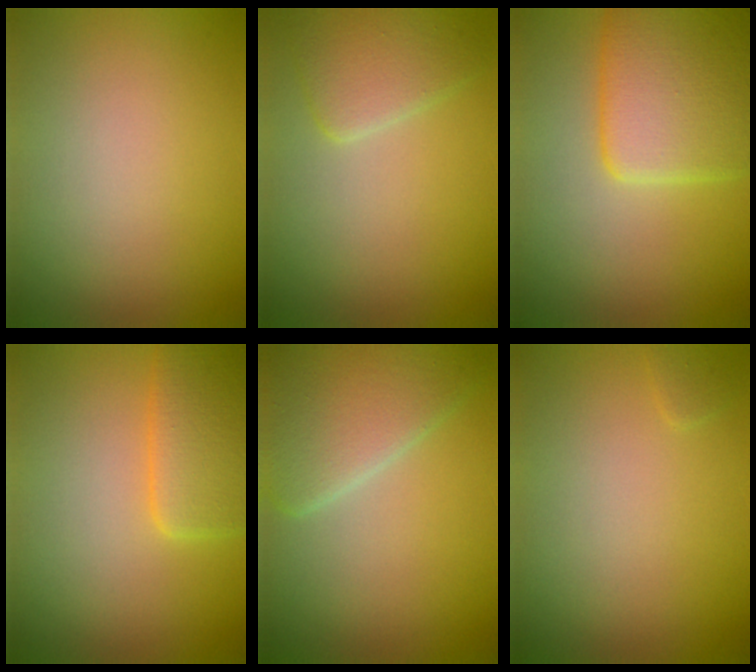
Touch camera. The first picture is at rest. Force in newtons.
{"total": 3.2, "press": 3.2, "slide": 0.2}
{"total": 6.8, "press": 6.8, "slide": 0.4}
{"total": 4.5, "press": 4.5, "slide": 0.1}
{"total": 6.0, "press": 6.0, "slide": 0.3}
{"total": 0.6, "press": 0.6, "slide": 0.0}